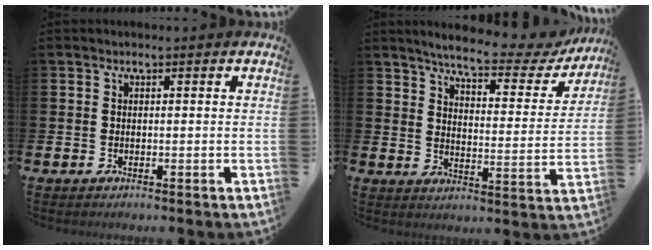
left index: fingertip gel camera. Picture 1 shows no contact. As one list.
[{"total": 6.5, "force": [5.8, 1.1, 2.8], "torque": [-0.064, -0.040, 0.090]}]